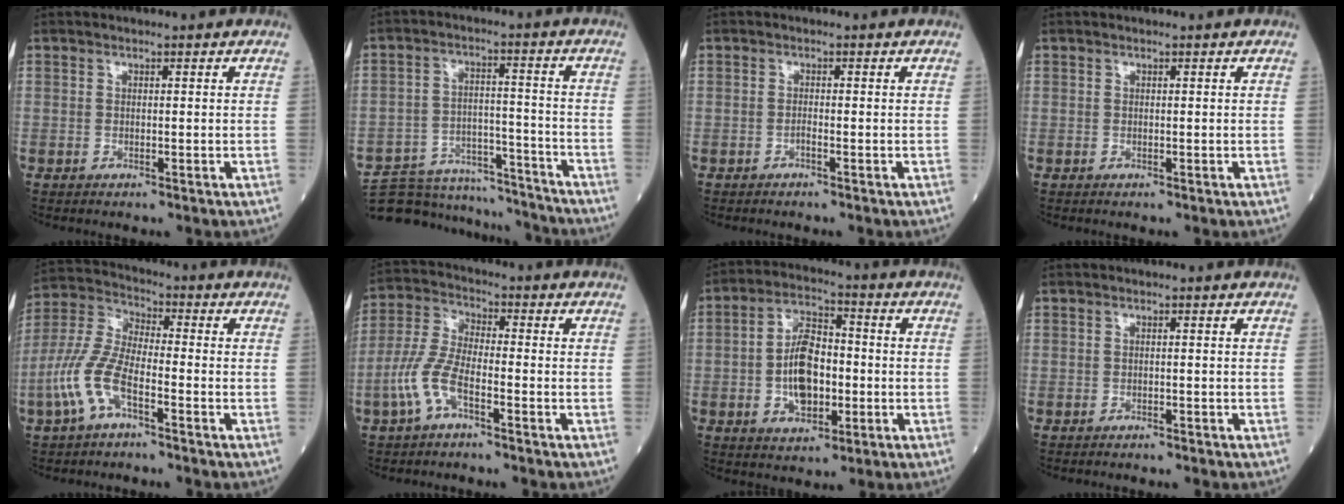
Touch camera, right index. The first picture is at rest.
{"total": 15.3, "force": [-14.6, 4.1, 2.0], "torque": [-0.035, 0.036, -0.213]}
{"total": 0.7, "force": [-0.5, 0.0, 0.4], "torque": [-0.010, 0.001, -0.012]}
{"total": 0.0}
{"total": 9.5, "force": [-4.2, 3.4, 7.8], "torque": [-0.190, 0.006, -0.090]}
{"total": 7.3, "force": [-3.4, 2.4, 6.0], "torque": [-0.144, 0.005, -0.072]}
{"total": 9.4, "force": [-1.5, 4.9, 7.9], "torque": [-0.150, 0.018, -0.025]}
{"total": 1.3, "force": [-1.2, 0.2, 0.5], "torque": [-0.012, -0.002, -0.014]}